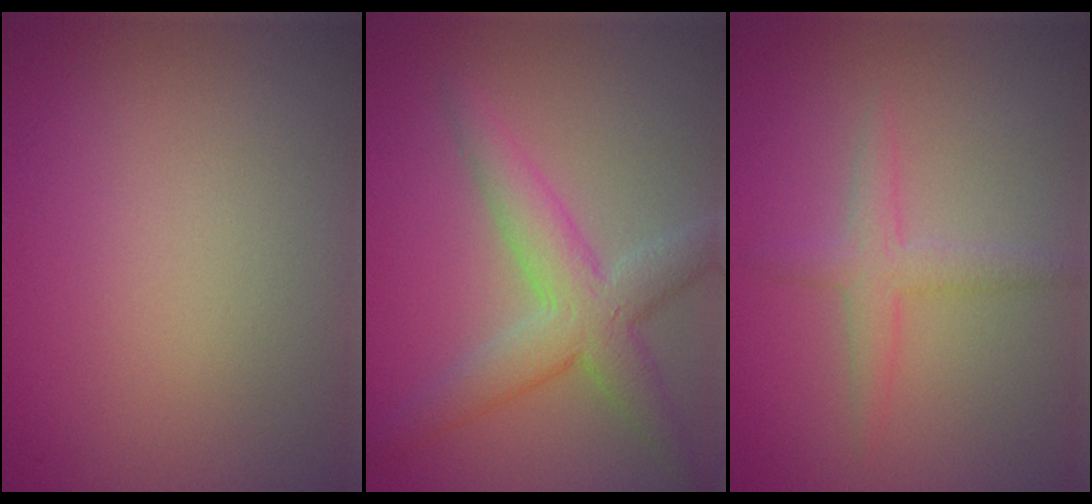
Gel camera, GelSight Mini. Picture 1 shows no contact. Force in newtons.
{"total": 5.0, "press": 5.0, "slide": 0.2}
{"total": 2.0, "press": 2.0, "slide": 0.1}